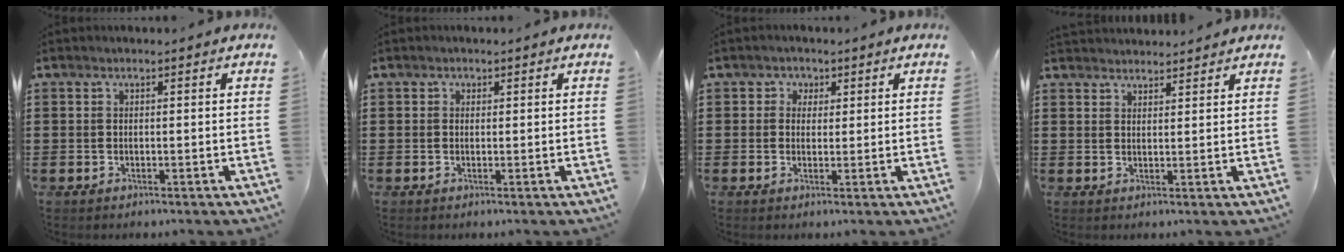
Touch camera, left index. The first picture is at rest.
{"total": 0.6, "force": [0.0, 0.6, 0.0], "torque": [-0.003, 0.004, 0.000]}
{"total": 1.9, "force": [0.4, 1.8, 0.0], "torque": [-0.010, 0.010, 0.003]}
{"total": 2.2, "force": [2.2, 0.2, -0.2], "torque": [-0.003, -0.004, 0.043]}